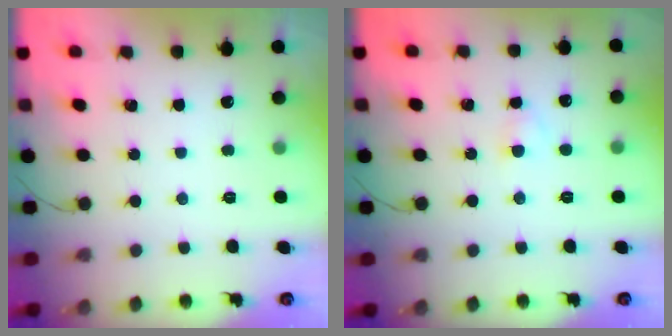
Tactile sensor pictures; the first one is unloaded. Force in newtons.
{"total": 2.5, "press": 2.3, "slide": 1.1}